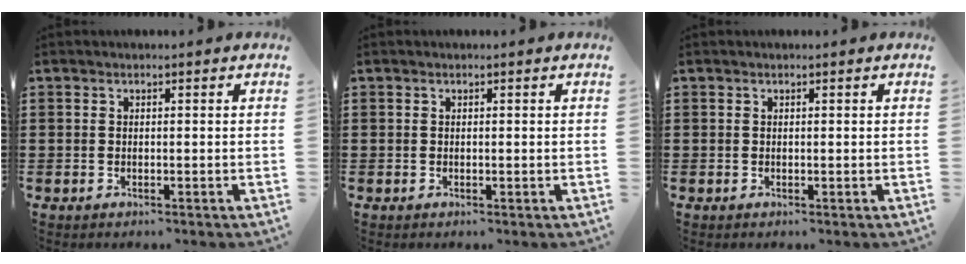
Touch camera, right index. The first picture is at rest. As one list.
[{"total": 0.0}, {"total": 0.0}]